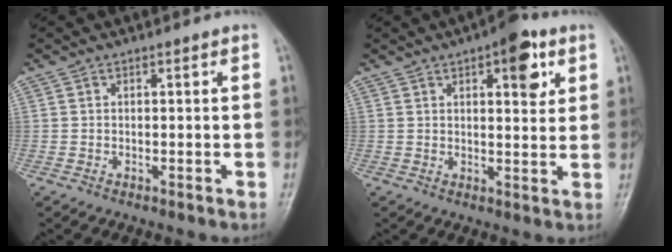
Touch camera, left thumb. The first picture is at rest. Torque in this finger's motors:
{"motor_torque": [1.46, 0.90, 1.14, -0.60, 0.07]}